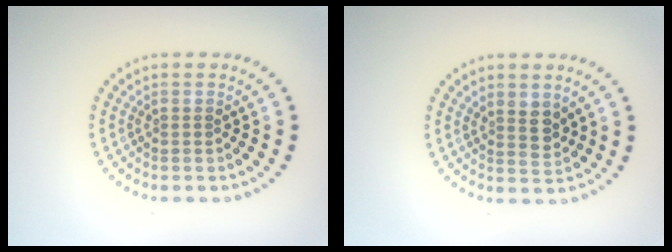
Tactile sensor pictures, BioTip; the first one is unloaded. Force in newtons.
{"total": 2.2, "press": 1.8, "slide": 1.2}